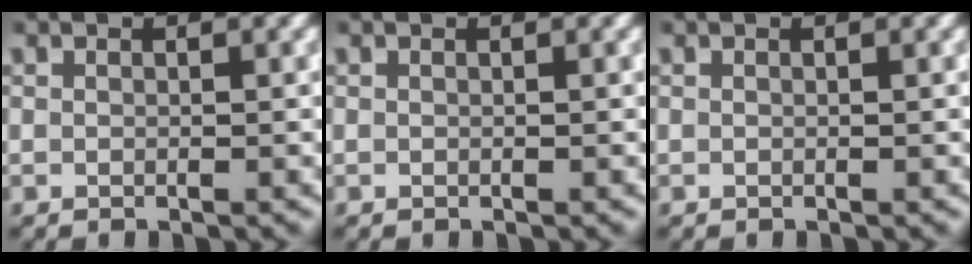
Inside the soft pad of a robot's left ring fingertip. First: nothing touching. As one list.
[{"total": 0.0}, {"total": 0.0}]